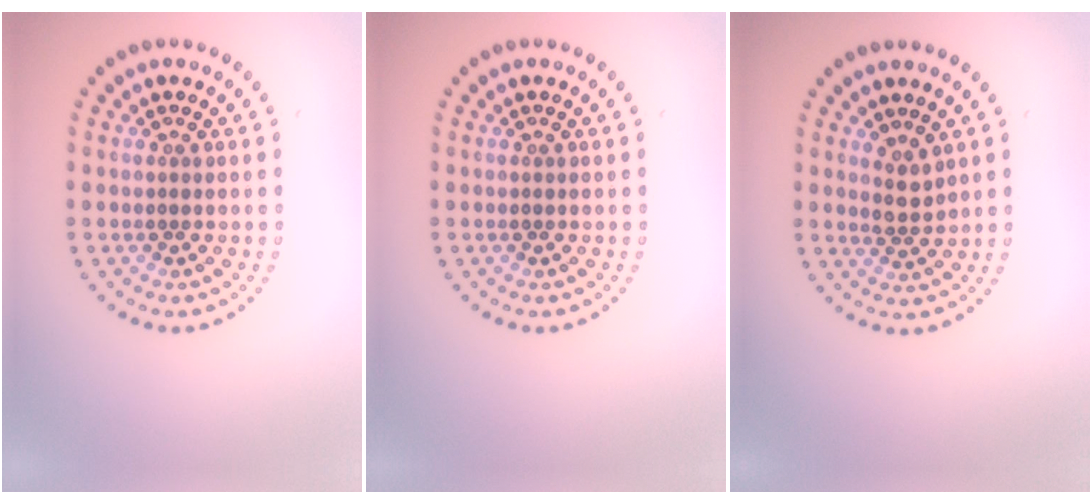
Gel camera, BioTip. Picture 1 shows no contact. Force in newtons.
{"total": 0.0}
{"total": 1.7, "press": 1.4, "slide": 1.0}